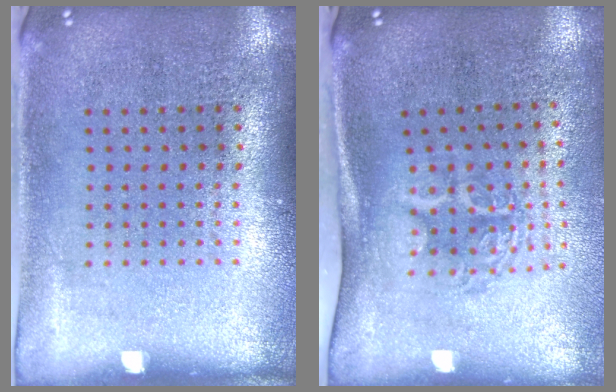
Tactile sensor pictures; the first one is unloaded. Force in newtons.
{"total": 1.8, "press": 1.2, "slide": 1.4}